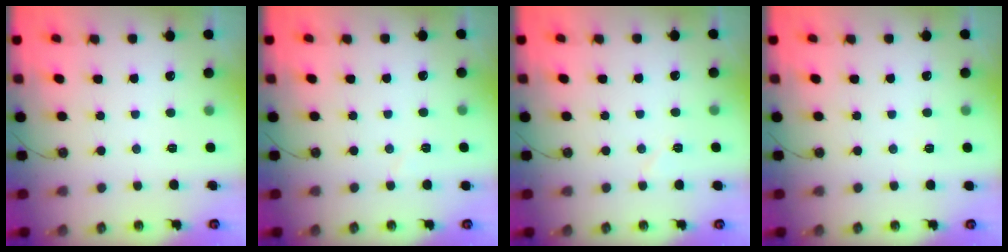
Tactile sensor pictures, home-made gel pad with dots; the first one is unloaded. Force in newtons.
{"total": 3.8, "press": 2.7, "slide": 2.7}
{"total": 3.9, "press": 3.3, "slide": 1.9}
{"total": 2.6, "press": 1.3, "slide": 2.2}